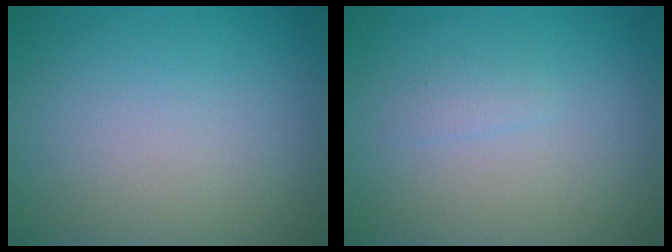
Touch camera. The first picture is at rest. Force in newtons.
{"total": 0.7, "press": 0.7, "slide": 0.0}